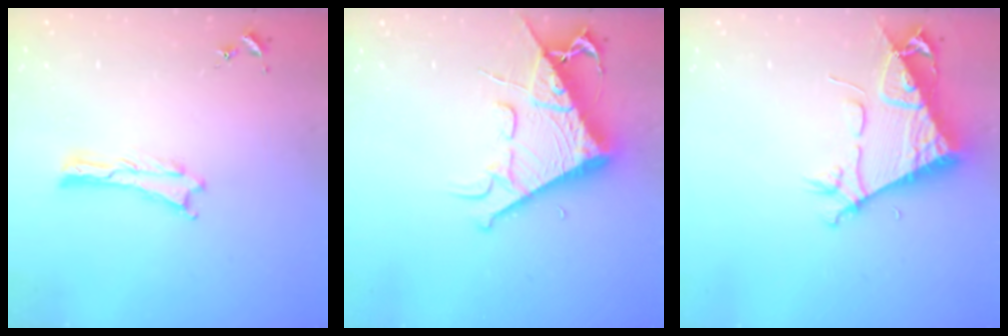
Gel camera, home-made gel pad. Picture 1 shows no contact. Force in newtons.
{"total": 10.4, "press": 10.4, "slide": 1.0}
{"total": 8.3, "press": 8.2, "slide": 0.9}